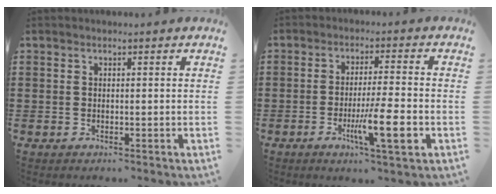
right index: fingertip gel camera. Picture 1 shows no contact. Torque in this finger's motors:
{"motor_torque": [1.75, 0.08, 0.44, 0.12]}